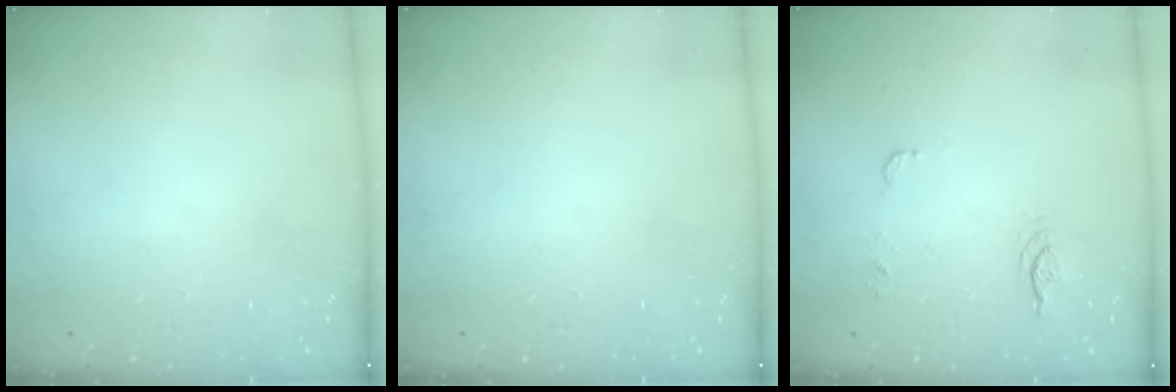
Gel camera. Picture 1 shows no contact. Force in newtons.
{"total": 0.0}
{"total": 14.8, "press": 7.2, "slide": 12.9}